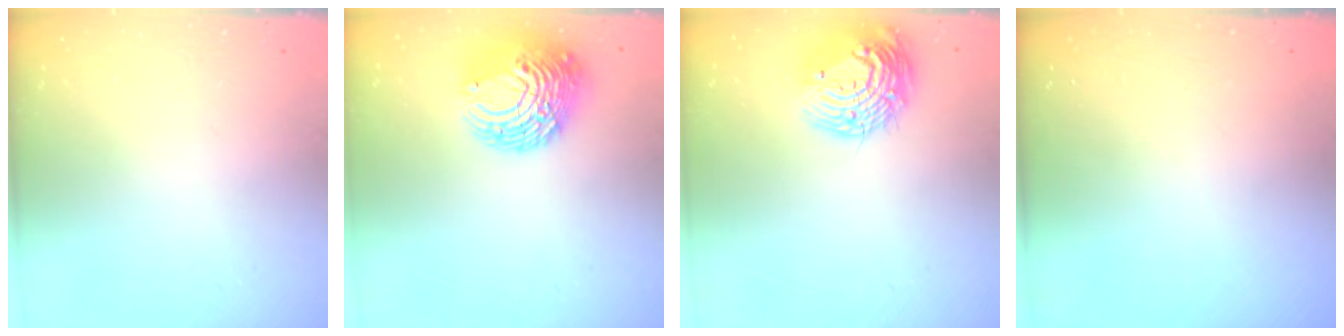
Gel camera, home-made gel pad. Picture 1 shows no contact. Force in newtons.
{"total": 13.1, "press": 13.0, "slide": 1.4}
{"total": 16.7, "press": 16.6, "slide": 1.2}
{"total": 0.0}